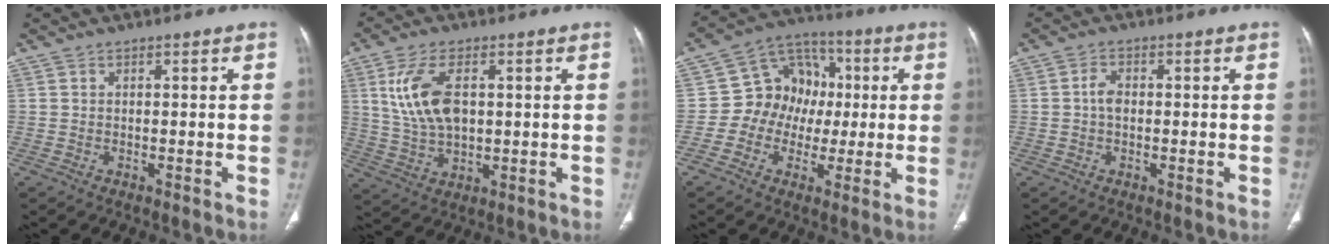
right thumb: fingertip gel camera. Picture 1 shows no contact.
{"total": 10.6, "force": [2.3, 5.8, 8.5], "torque": [-0.169, -0.003, 0.050]}
{"total": 12.0, "force": [-0.3, 10.7, 5.6], "torque": [-0.046, 0.030, -0.014]}
{"total": 4.5, "force": [0.2, 3.1, 3.3], "torque": [-0.055, 0.006, -0.003]}